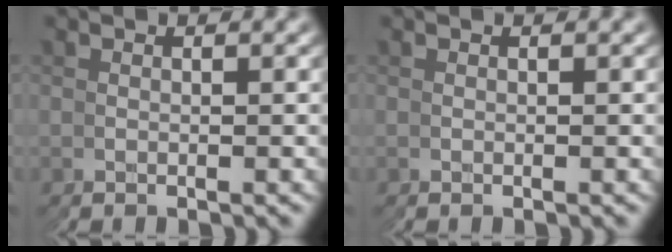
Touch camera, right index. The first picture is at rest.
{"total": 0.0}